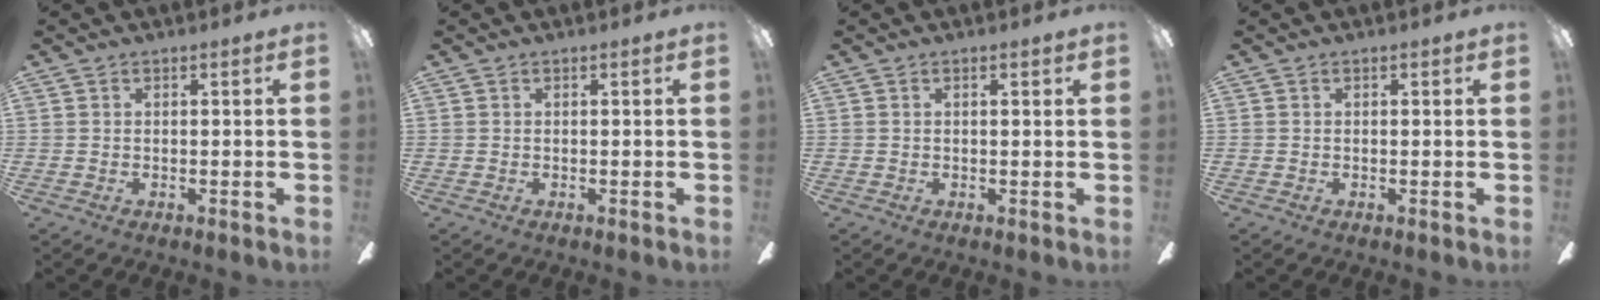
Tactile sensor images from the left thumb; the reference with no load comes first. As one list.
[{"total": 0.0}, {"total": 0.9, "force": [0.3, 0.2, 0.8], "torque": [-0.018, 0.002, 0.005]}, {"total": 0.0}]